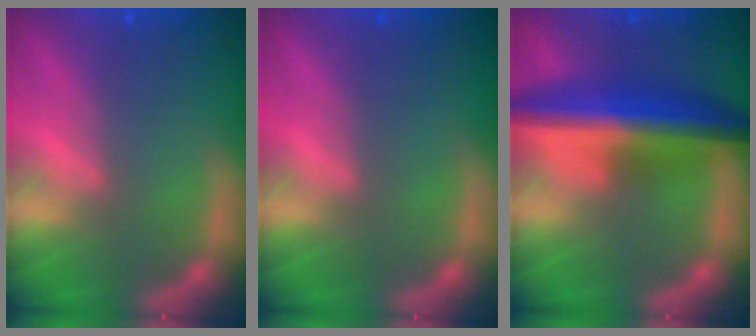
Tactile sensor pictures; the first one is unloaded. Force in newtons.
{"total": 0.0}
{"total": 9.0}